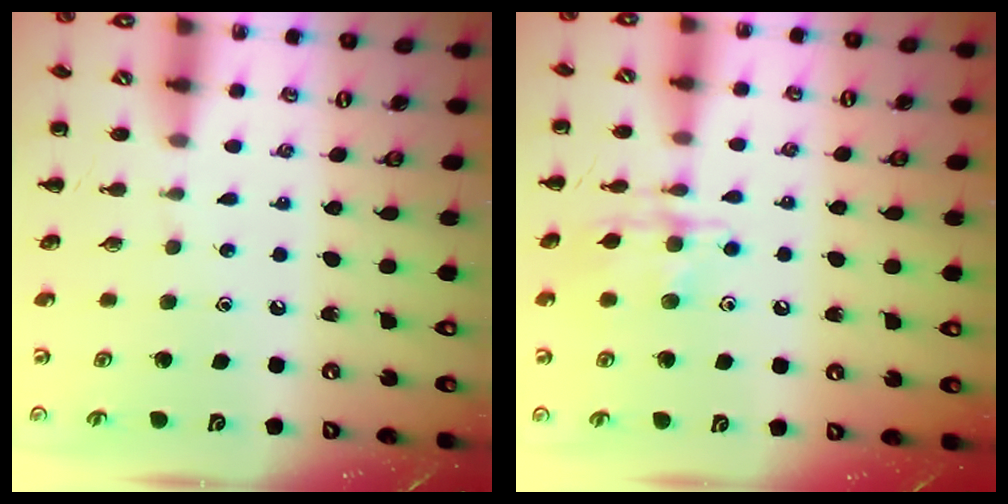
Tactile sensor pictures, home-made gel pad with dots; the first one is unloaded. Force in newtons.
{"total": 10.8, "press": 10.7, "slide": 0.7}